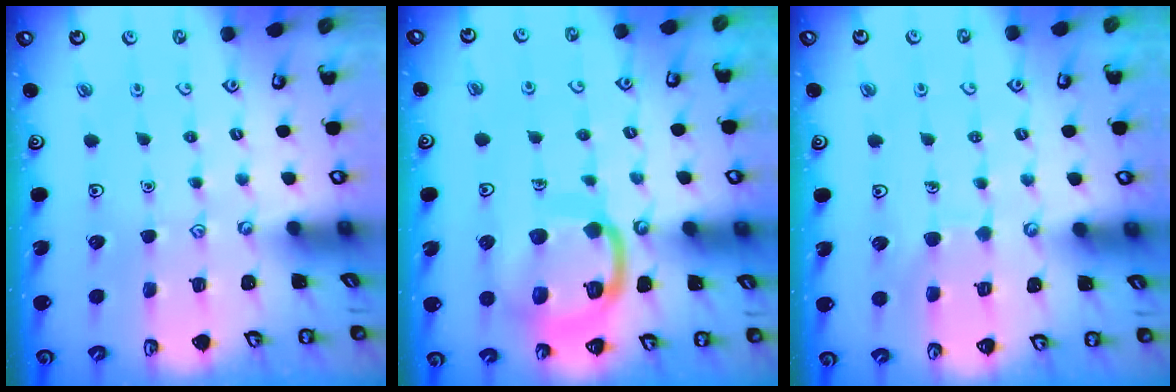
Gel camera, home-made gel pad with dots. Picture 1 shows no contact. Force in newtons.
{"total": 15.6, "press": 15.5, "slide": 1.6}
{"total": 6.1, "press": 6.0, "slide": 0.5}